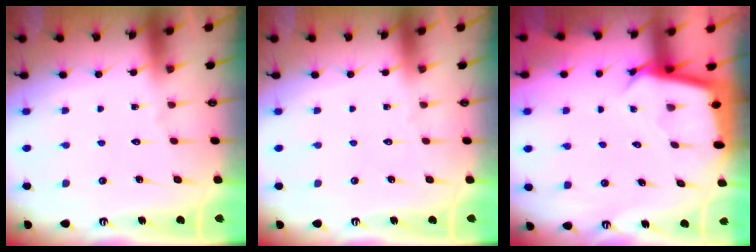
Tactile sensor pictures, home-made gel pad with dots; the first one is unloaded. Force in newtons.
{"total": 0.0}
{"total": 2.9, "press": 2.9, "slide": 0.0}